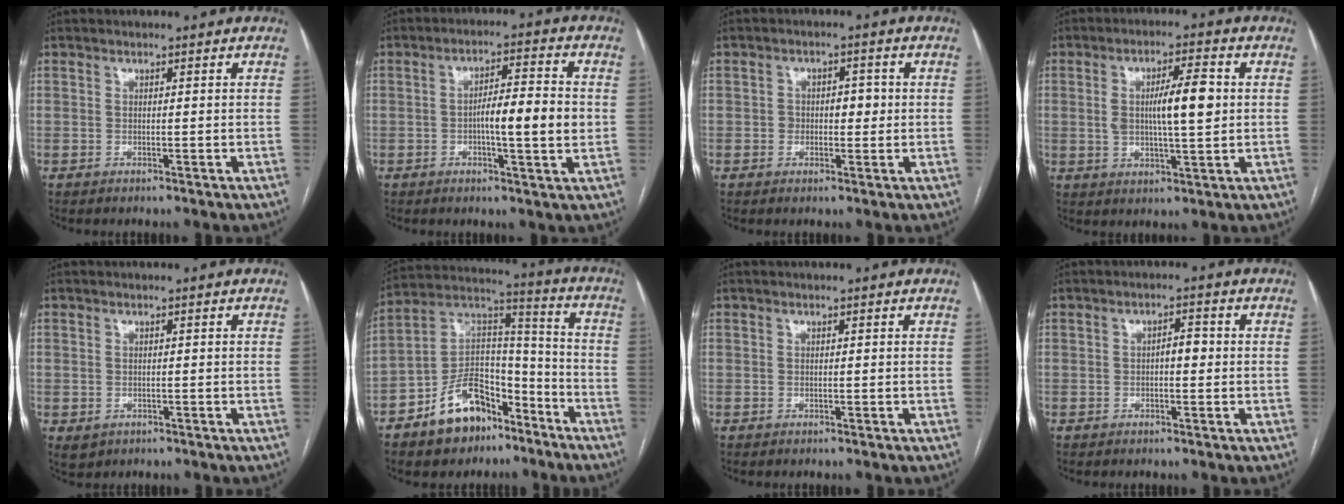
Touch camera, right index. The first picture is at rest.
{"total": 8.2, "force": [-0.7, 1.0, 8.2], "torque": [-0.131, 0.009, -0.014]}
{"total": 3.9, "force": [0.0, 2.5, 2.9], "torque": [-0.040, 0.015, 0.003]}
{"total": 8.6, "force": [1.1, 1.8, 8.3], "torque": [-0.144, 0.010, 0.020]}
{"total": 1.8, "force": [-0.5, 1.6, 0.6], "torque": [-0.009, -0.001, 0.006]}
{"total": 14.3, "force": [-8.9, 8.0, 7.8], "torque": [-0.143, 0.034, -0.151]}
{"total": 0.0}
{"total": 2.3, "force": [-0.2, 0.9, 2.1], "torque": [-0.028, 0.008, -0.004]}